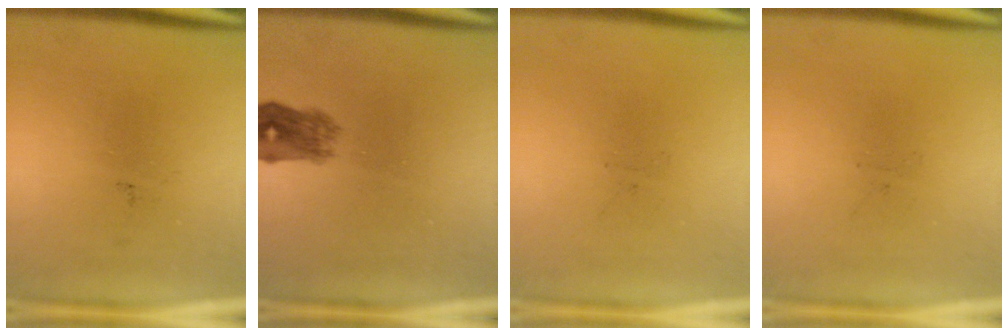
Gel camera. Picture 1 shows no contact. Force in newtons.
{"total": 3.4}
{"total": 0.0}
{"total": 0.0}